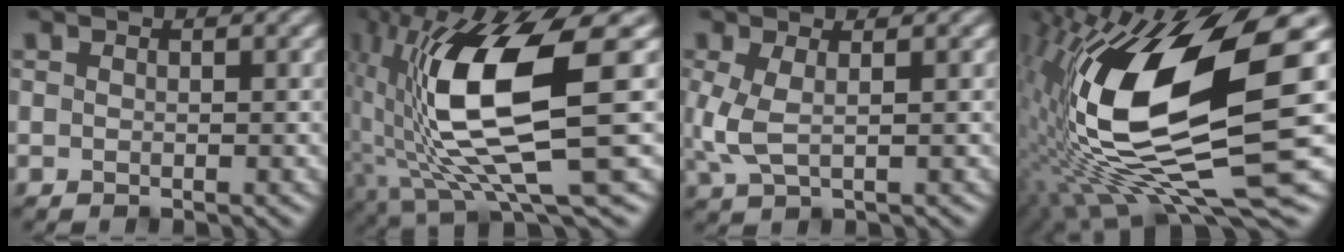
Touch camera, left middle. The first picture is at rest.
{"total": 12.4, "force": [1.4, 3.6, 11.8], "torque": [-0.213, -0.009, 0.032]}
{"total": 2.9, "force": [0.3, 1.2, 2.6], "torque": [-0.070, -0.002, 0.006]}
{"total": 16.0, "force": [1.7, 5.1, 15.0], "torque": [-0.298, -0.004, 0.035]}